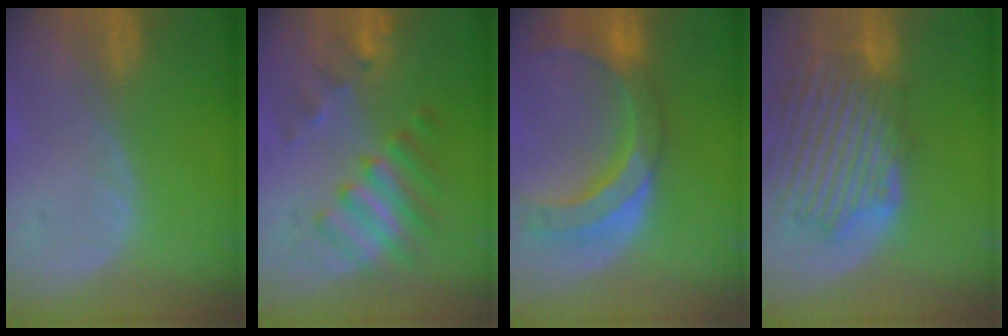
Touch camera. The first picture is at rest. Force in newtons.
{"total": 7.5, "press": 7.2, "slide": 2.0}
{"total": 11.3, "press": 9.6, "slide": 6.1}
{"total": 12.2, "press": 11.4, "slide": 4.3}